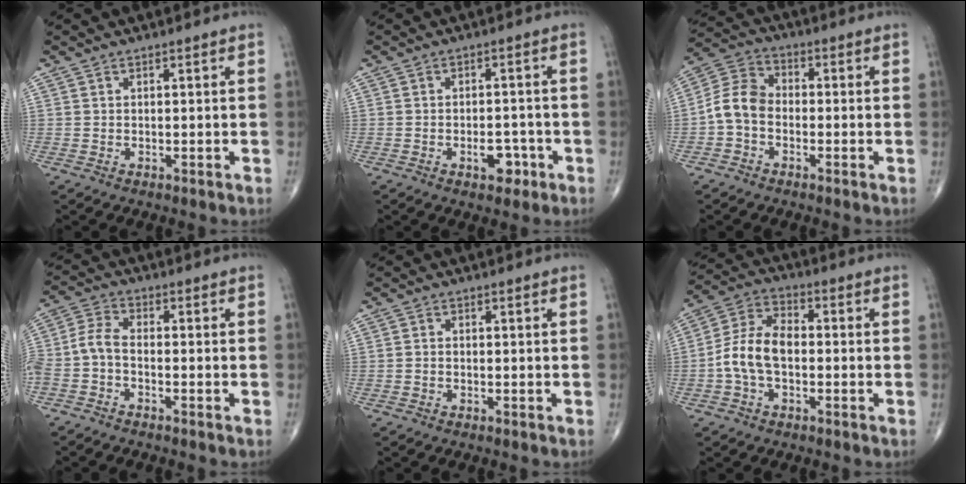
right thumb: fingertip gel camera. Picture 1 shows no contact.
{"total": 4.4, "force": [-2.0, 2.5, 3.0], "torque": [-0.027, 0.013, -0.026]}
{"total": 7.4, "force": [-1.7, 5.4, 4.7], "torque": [-0.081, 0.028, -0.051]}
{"total": 6.3, "force": [-2.4, 2.8, 5.1], "torque": [-0.123, 0.024, -0.059]}
{"total": 0.6, "force": [-0.3, 0.4, 0.4], "torque": [-0.005, 0.001, -0.008]}
{"total": 9.6, "force": [-1.6, 5.8, 7.5], "torque": [-0.148, 0.035, -0.040]}